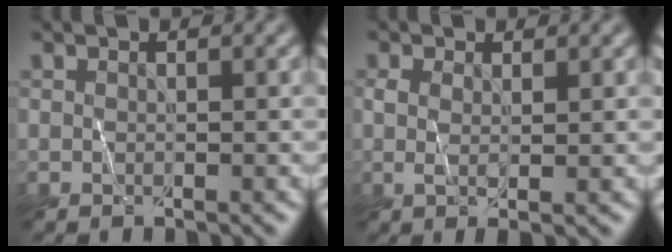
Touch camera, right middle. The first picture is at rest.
{"total": 1.9, "force": [0.5, 0.6, 1.7], "torque": [-0.034, 0.000, 0.010]}